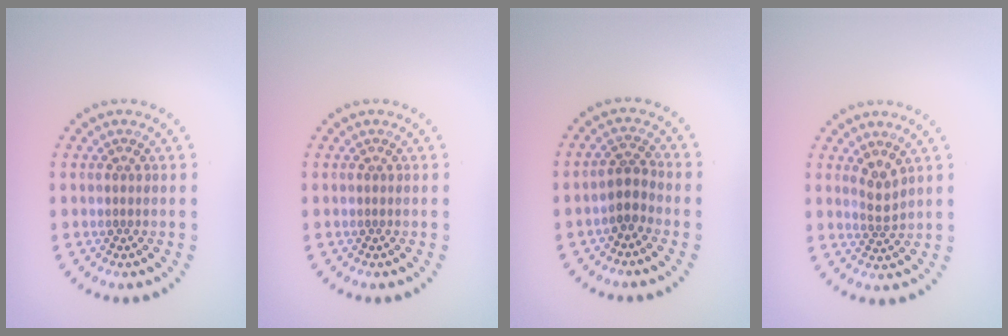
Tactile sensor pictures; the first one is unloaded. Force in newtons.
{"total": 0.0}
{"total": 2.2, "press": 1.7, "slide": 1.3}
{"total": 1.8, "press": 1.5, "slide": 1.1}